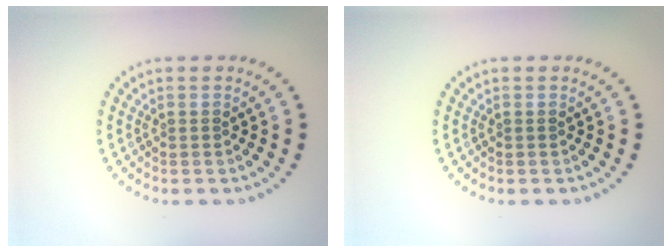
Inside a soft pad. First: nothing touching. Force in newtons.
{"total": 0.0}